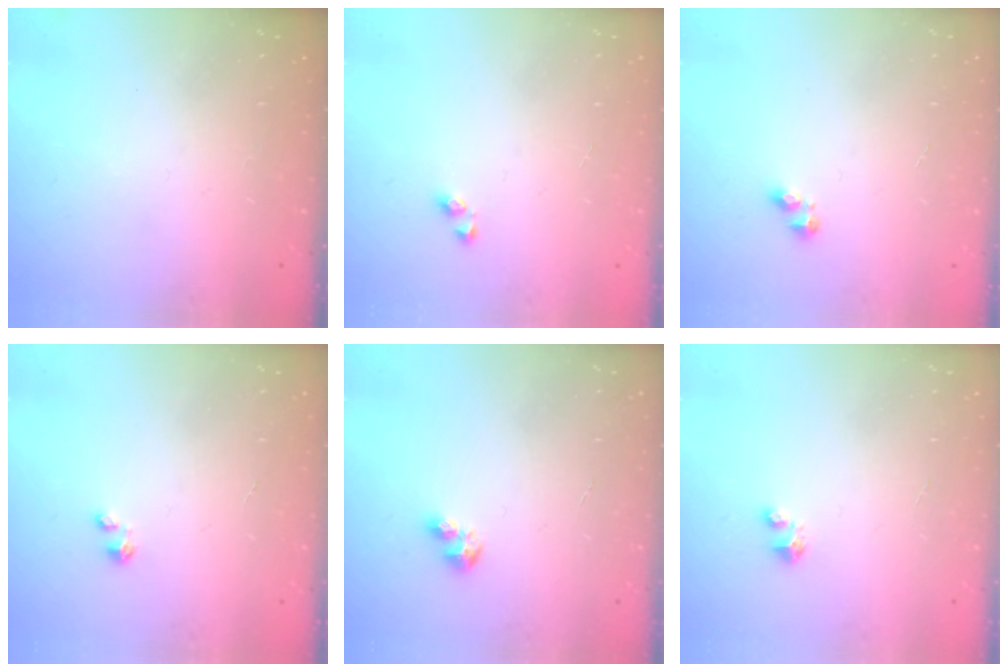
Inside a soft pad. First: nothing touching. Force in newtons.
{"total": 2.9, "press": 2.9, "slide": 0.3}
{"total": 2.5, "press": 2.5, "slide": 0.3}
{"total": 0.0}
{"total": 3.2, "press": 3.2, "slide": 0.4}
{"total": 2.1, "press": 2.1, "slide": 0.1}